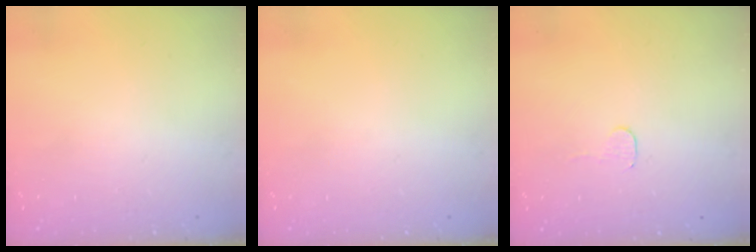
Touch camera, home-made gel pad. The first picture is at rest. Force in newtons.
{"total": 0.0}
{"total": 2.8, "press": 2.8, "slide": 0.2}